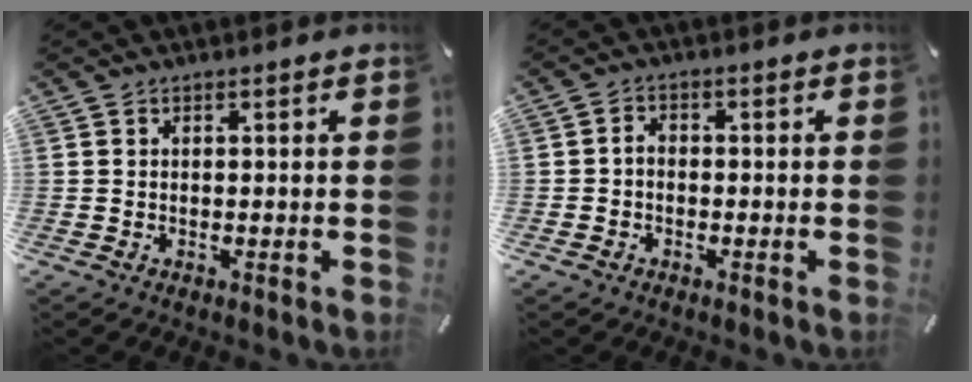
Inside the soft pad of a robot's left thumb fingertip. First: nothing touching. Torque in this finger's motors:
{"motor_torque": [0.15, -0.30, 0.03, -0.11, -0.03]}